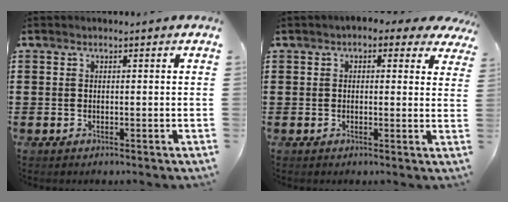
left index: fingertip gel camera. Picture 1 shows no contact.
{"total": 2.4, "force": [1.5, 1.2, 1.4], "torque": [-0.026, 0.003, 0.023]}